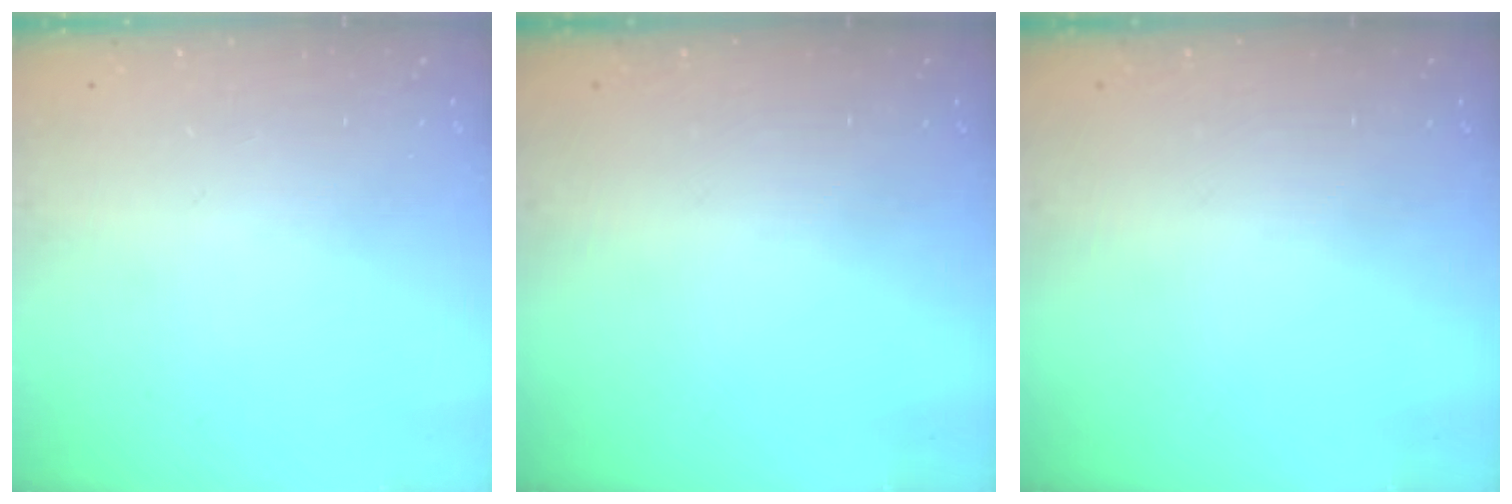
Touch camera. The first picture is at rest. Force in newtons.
{"total": 0.0}
{"total": 0.0}